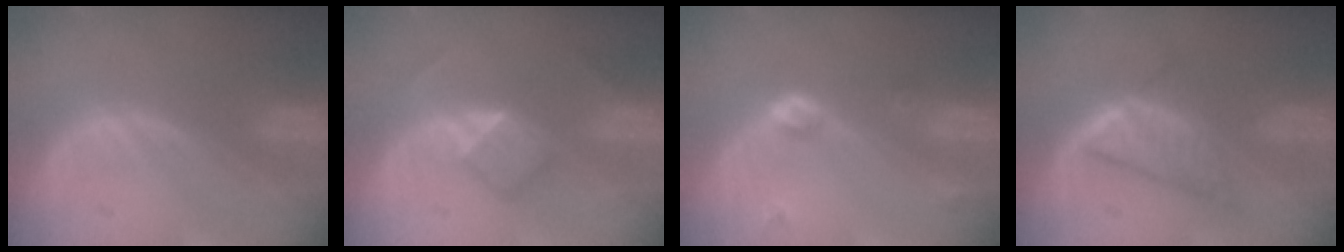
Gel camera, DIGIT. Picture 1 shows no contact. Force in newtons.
{"total": 5.3, "press": 4.5, "slide": 2.8}
{"total": 3.8, "press": 3.5, "slide": 1.5}
{"total": 5.8, "press": 5.5, "slide": 1.7}